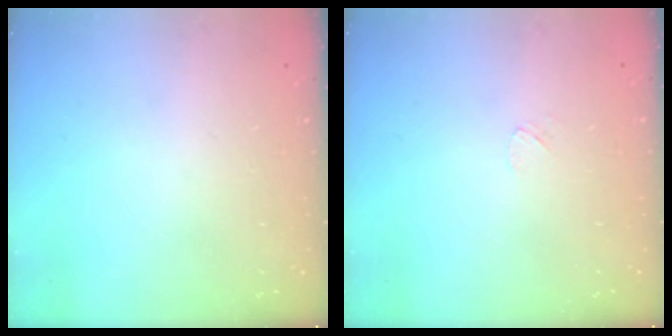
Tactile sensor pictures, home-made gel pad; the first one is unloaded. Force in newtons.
{"total": 3.1, "press": 3.1, "slide": 0.4}